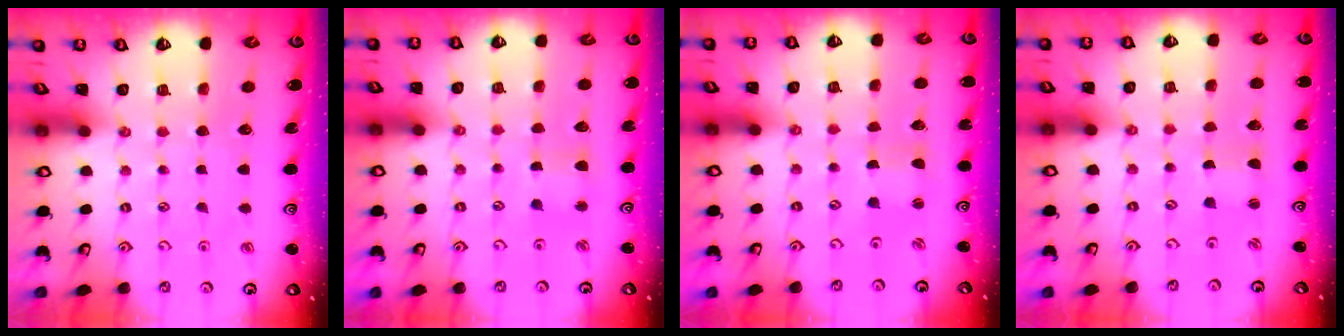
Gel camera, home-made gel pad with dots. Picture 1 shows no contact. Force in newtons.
{"total": 3.9, "press": 3.8, "slide": 0.4}
{"total": 1.3, "press": 1.3, "slide": 0.1}
{"total": 1.1, "press": 1.1, "slide": 0.0}